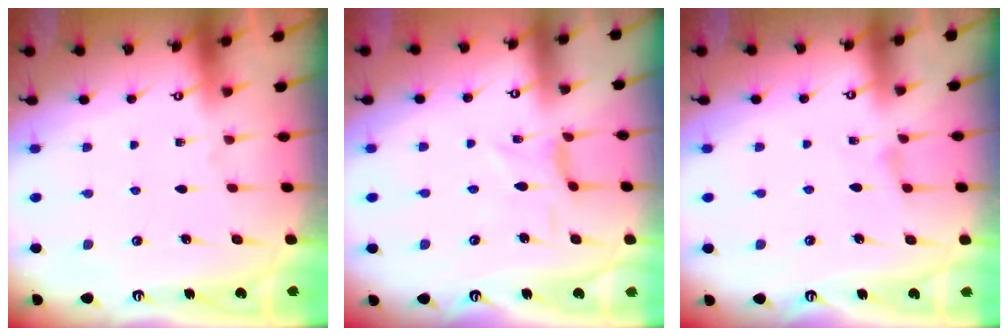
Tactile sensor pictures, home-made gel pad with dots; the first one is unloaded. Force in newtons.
{"total": 0.8, "press": 0.7, "slide": 0.4}
{"total": 1.5, "press": 1.5, "slide": 0.4}